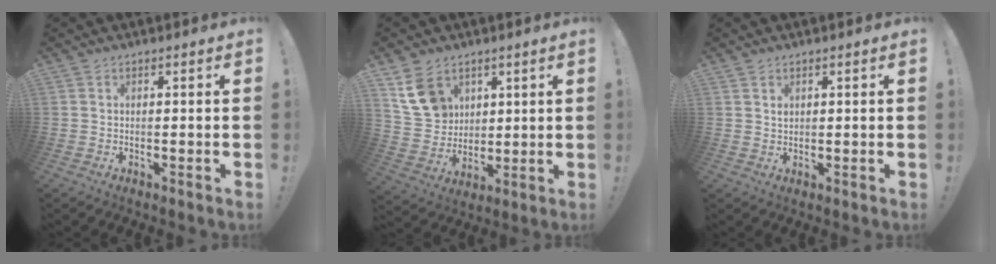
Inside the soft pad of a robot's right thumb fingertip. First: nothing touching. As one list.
[{"total": 12.1, "force": [6.7, 9.2, 4.3], "torque": [-0.070, -0.030, 0.137]}, {"total": 1.2, "force": [0.8, 0.7, 0.5], "torque": [-0.004, -0.004, 0.015]}]